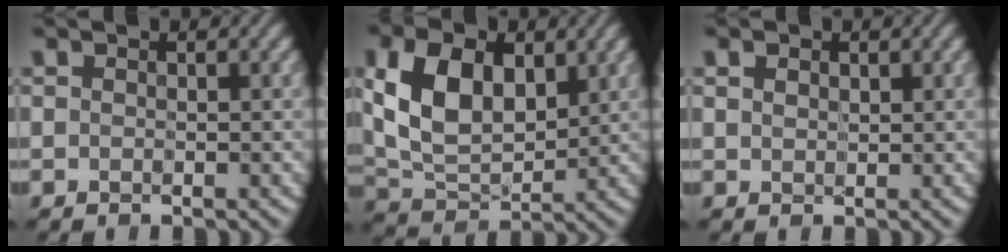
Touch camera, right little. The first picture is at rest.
{"total": 8.5, "force": [1.7, 5.3, 6.4], "torque": [-0.137, -0.001, 0.029]}
{"total": 1.0, "force": [0.5, 0.7, 0.5], "torque": [-0.015, -0.001, 0.013]}